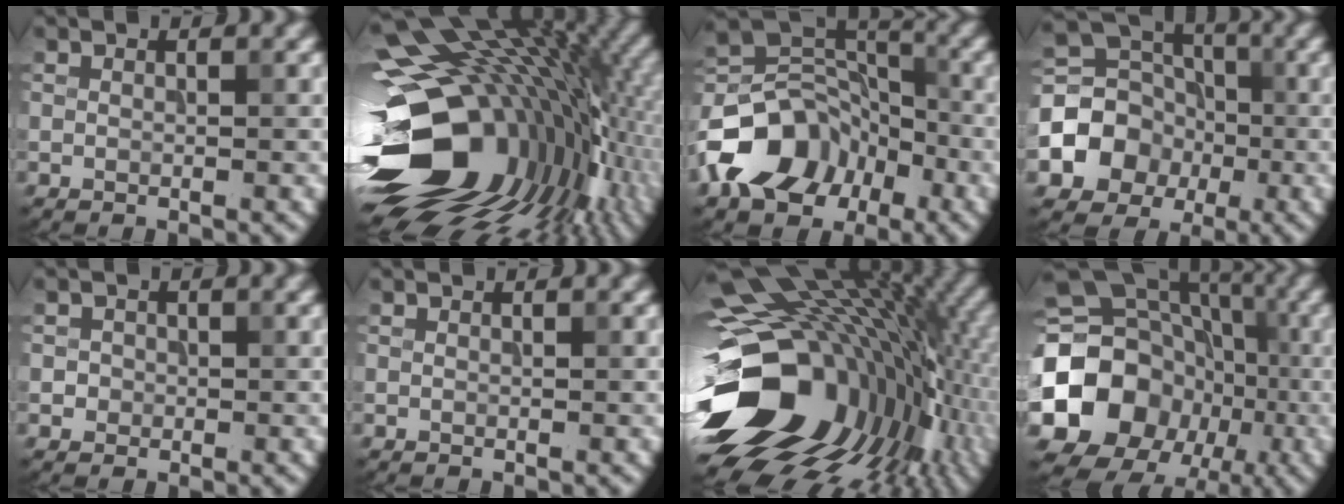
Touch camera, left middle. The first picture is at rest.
{"total": 20.1, "force": [-1.8, 13.2, 15.0], "torque": [-0.266, -0.037, -0.011]}
{"total": 9.4, "force": [-4.8, 6.5, 4.9], "torque": [-0.079, 0.001, -0.102]}
{"total": 6.8, "force": [-1.9, 5.8, 2.9], "torque": [-0.045, 0.004, -0.050]}
{"total": 1.0, "force": [-0.1, 1.0, 0.1], "torque": [0.010, -0.003, -0.002]}
{"total": 0.0}
{"total": 19.3, "force": [-0.3, 13.6, 13.8], "torque": [-0.240, -0.041, 0.026]}
{"total": 19.1, "force": [-4.1, 16.9, 7.9], "torque": [-0.165, -0.012, -0.105]}